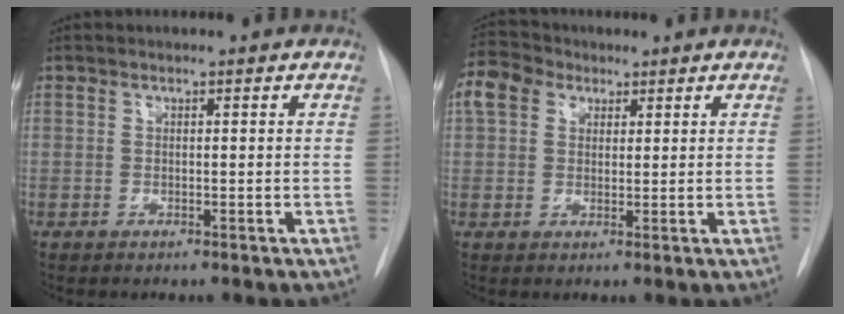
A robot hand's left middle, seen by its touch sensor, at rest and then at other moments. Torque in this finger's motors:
{"motor_torque": [0.36, -0.36, 0.79, 0.17]}